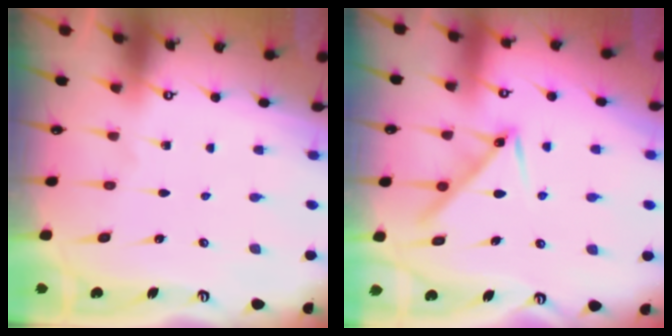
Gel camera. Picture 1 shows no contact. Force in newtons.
{"total": 9.2, "press": 9.2, "slide": 0.6}